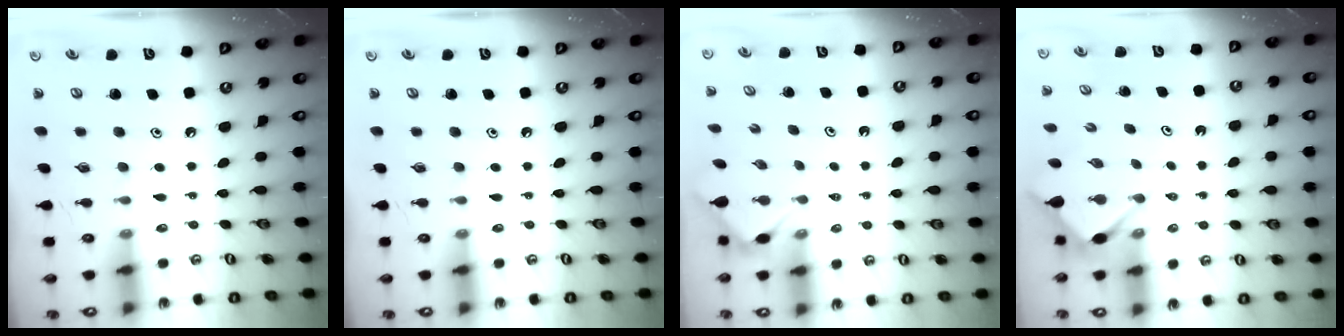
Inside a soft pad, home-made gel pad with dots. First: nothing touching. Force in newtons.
{"total": 0.0}
{"total": 2.5, "press": 2.4, "slide": 0.5}
{"total": 2.9, "press": 2.9, "slide": 0.1}